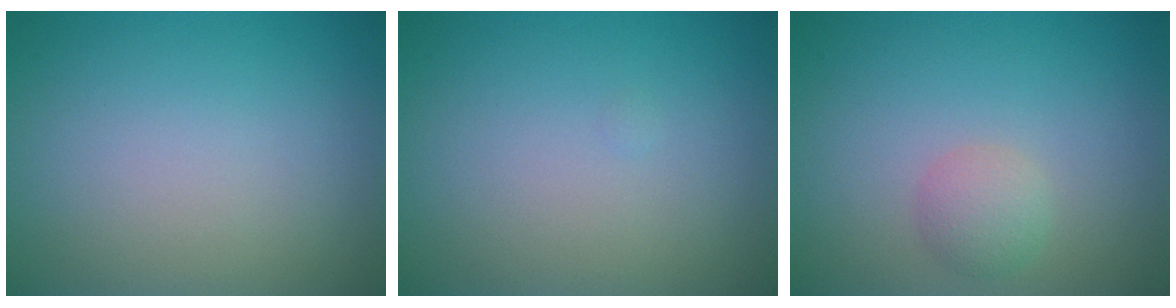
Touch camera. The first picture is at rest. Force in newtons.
{"total": 0.0}
{"total": 1.9, "press": 1.9, "slide": 0.1}